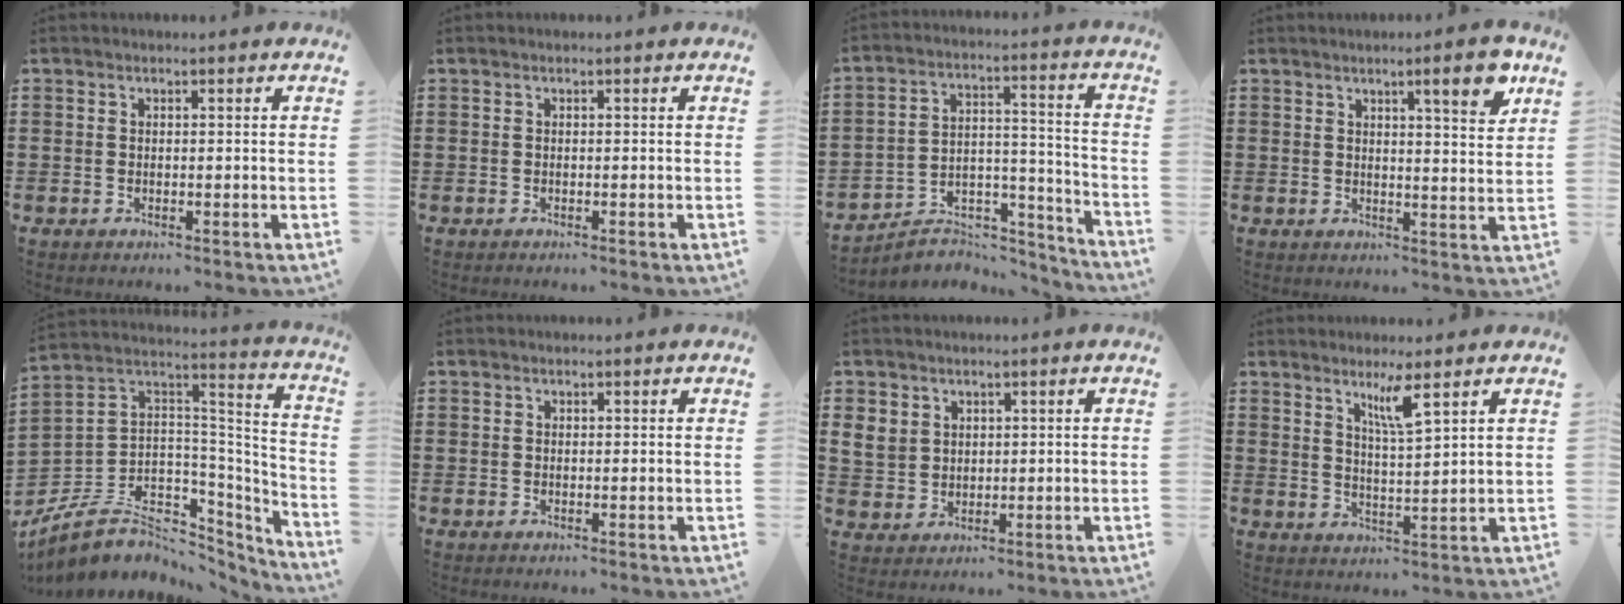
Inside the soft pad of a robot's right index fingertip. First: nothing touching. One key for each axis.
{"total": 0.0}
{"total": 4.9, "fx": -4.3, "fy": 2.3, "fz": 1.0, "tx": -0.020, "ty": 0.006, "tz": -0.085}
{"total": 6.8, "fx": 4.2, "fy": 0.7, "fz": 5.3, "tx": -0.080, "ty": -0.010, "tz": 0.063}
{"total": 8.9, "fx": -3.9, "fy": 6.4, "fz": 4.8, "tx": -0.113, "ty": -0.004, "tz": -0.065}
{"total": 0.5, "fx": 0.3, "fy": 0.4, "fz": 0.0, "tx": -0.001, "ty": 0.003, "tz": 0.006}
{"total": 4.0, "fx": 2.0, "fy": 3.4, "fz": 0.9, "tx": -0.033, "ty": 0.014, "tz": 0.037}
{"total": 4.5, "fx": 3.1, "fy": 0.0, "fz": 3.2, "tx": -0.065, "ty": -0.002, "tz": 0.051}